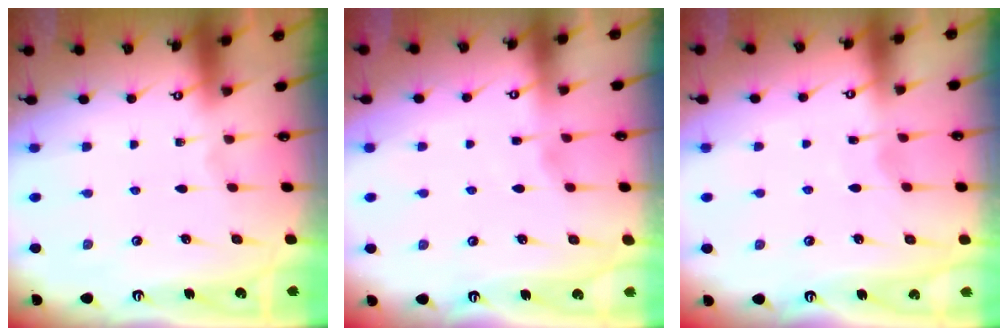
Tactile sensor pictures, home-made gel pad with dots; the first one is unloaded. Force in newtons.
{"total": 1.9, "press": 1.9, "slide": 0.4}
{"total": 3.2, "press": 3.1, "slide": 0.4}